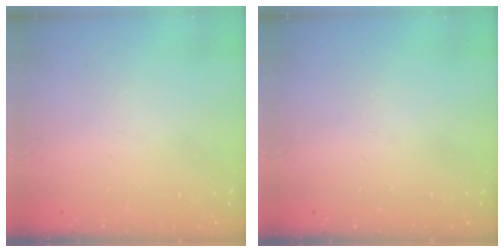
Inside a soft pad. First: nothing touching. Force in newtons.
{"total": 0.0}